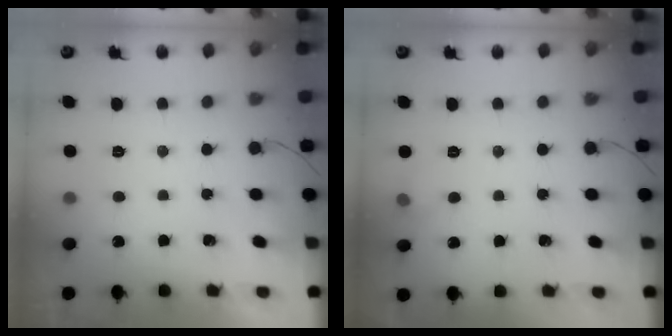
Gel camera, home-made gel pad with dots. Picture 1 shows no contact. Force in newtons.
{"total": 4.5, "press": 4.1, "slide": 1.8}